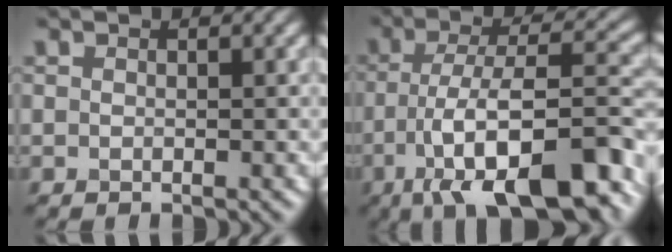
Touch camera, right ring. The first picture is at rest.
{"total": 13.6, "force": [-6.0, 4.5, 11.4], "torque": [-0.173, 0.001, -0.096]}